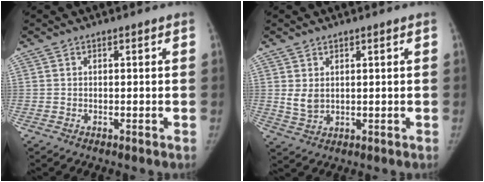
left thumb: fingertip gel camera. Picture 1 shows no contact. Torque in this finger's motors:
{"motor_torque": [-0.19, 0.14, 0.85, -0.50, 0.11]}